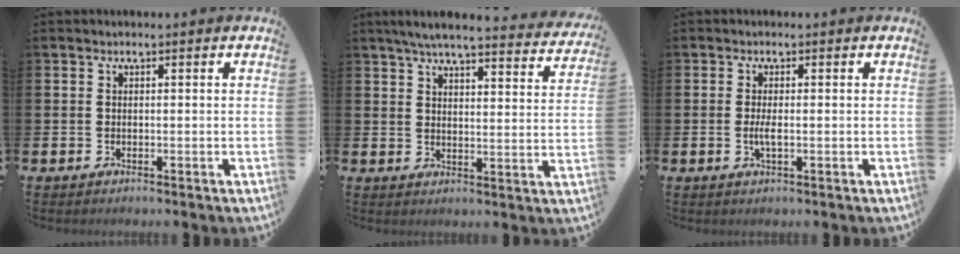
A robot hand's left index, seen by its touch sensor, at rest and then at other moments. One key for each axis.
{"total": 5.2, "fx": 4.8, "fy": 0.3, "fz": 2.0, "tx": -0.056, "ty": -0.029, "tz": 0.081}
{"total": 1.8, "fx": -0.3, "fy": 0.5, "fz": 1.7, "tx": -0.039, "ty": 0.002, "tz": -0.004}